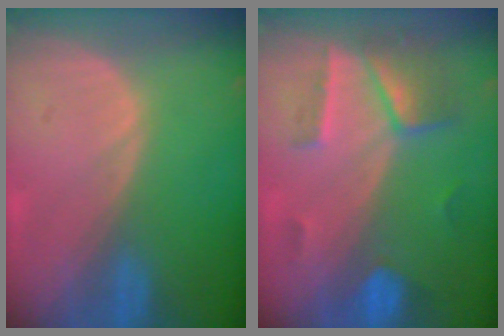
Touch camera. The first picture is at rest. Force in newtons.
{"total": 7.3, "press": 6.4, "slide": 3.5}